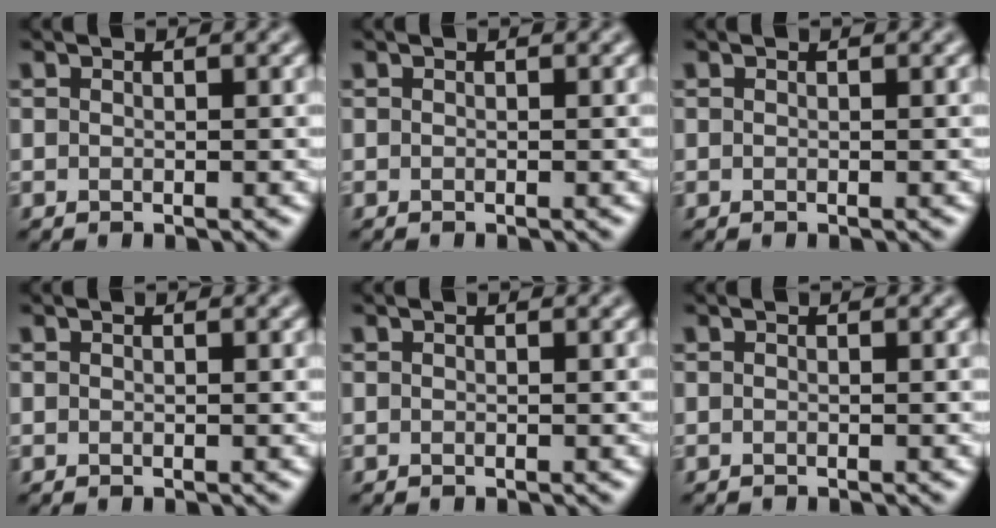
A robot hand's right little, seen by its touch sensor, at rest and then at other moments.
{"total": 0.0}
{"total": 0.0}
{"total": 0.0}
{"total": 0.0}
{"total": 0.6, "force": [-0.6, 0.0, 0.0], "torque": [0.003, -0.004, -0.011]}